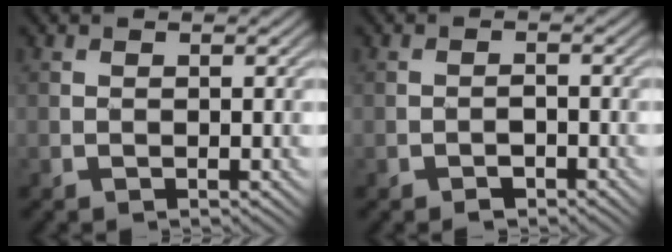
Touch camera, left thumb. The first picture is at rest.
{"total": 1.7, "force": [-1.2, 1.0, 0.6], "torque": [-0.004, 0.004, -0.023]}